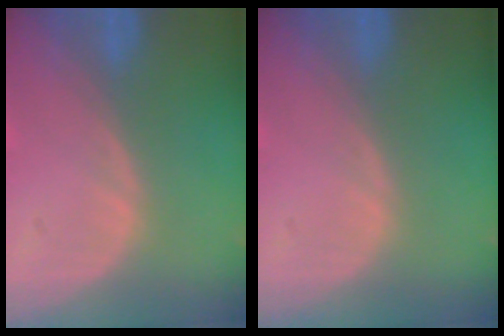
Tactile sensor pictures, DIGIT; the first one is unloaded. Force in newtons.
{"total": 0.0}